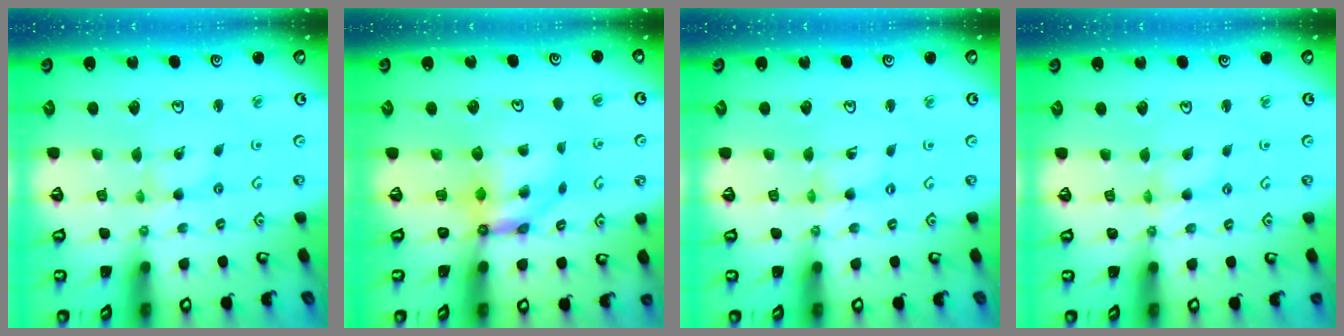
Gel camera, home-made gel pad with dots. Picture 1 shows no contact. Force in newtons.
{"total": 7.3, "press": 7.3, "slide": 0.5}
{"total": 0.7, "press": 0.7, "slide": 0.2}
{"total": 0.7, "press": 0.7, "slide": 0.2}